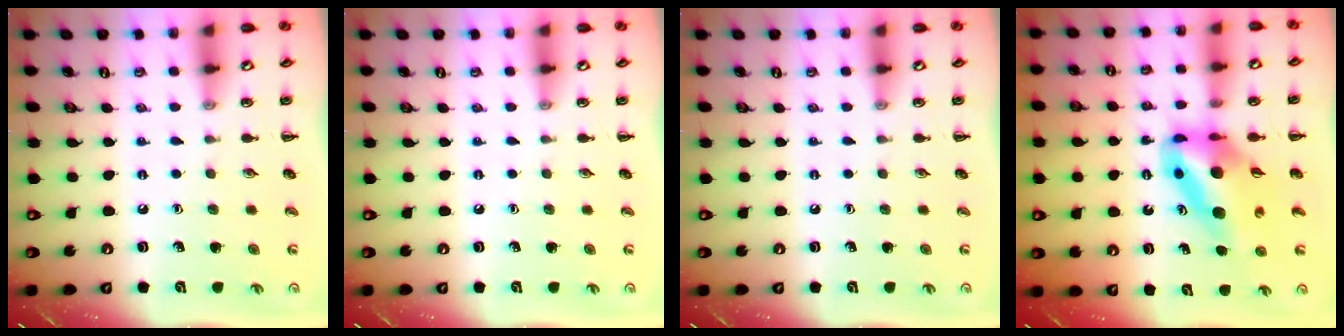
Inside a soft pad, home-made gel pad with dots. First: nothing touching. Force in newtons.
{"total": 0.0}
{"total": 0.0}
{"total": 11.8, "press": 11.2, "slide": 3.6}